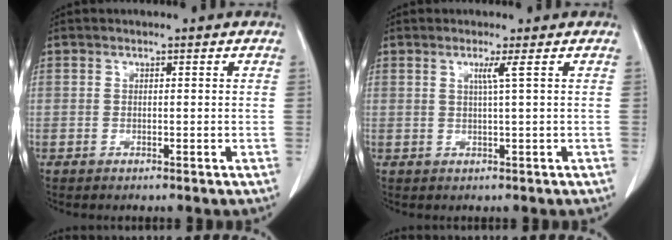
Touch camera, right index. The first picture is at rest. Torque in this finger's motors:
{"motor_torque": [0.06, 0.06, 0.03, 0.03]}